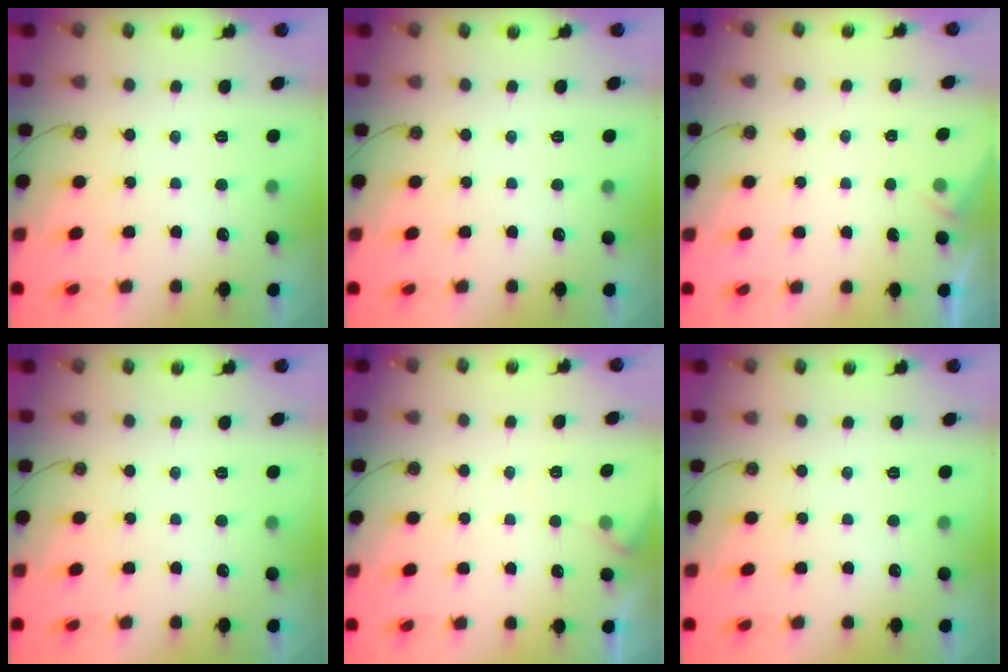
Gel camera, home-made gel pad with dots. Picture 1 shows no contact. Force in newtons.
{"total": 0.0}
{"total": 2.2, "press": 2.1, "slide": 0.4}
{"total": 0.0}
{"total": 4.3, "press": 4.3, "slide": 0.7}
{"total": 0.0}